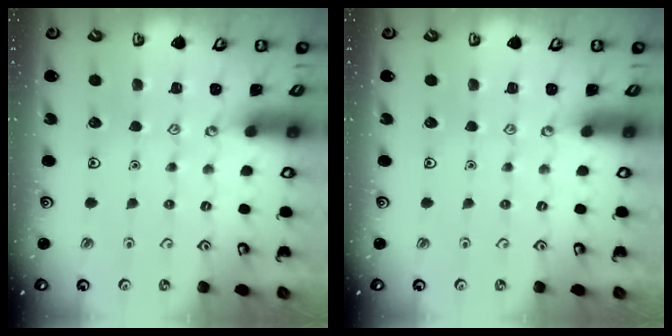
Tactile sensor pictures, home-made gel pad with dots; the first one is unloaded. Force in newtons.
{"total": 0.0}